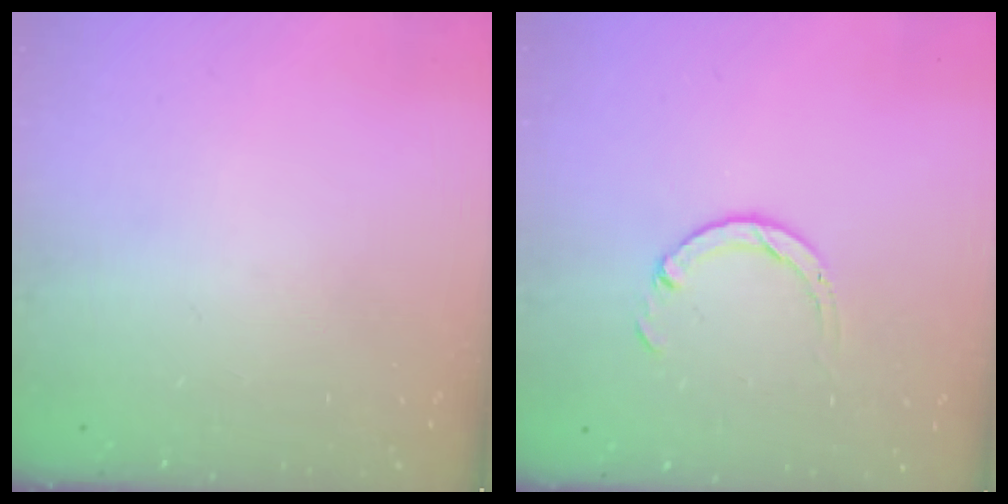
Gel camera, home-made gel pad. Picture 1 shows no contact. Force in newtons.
{"total": 4.6, "press": 4.6, "slide": 0.3}